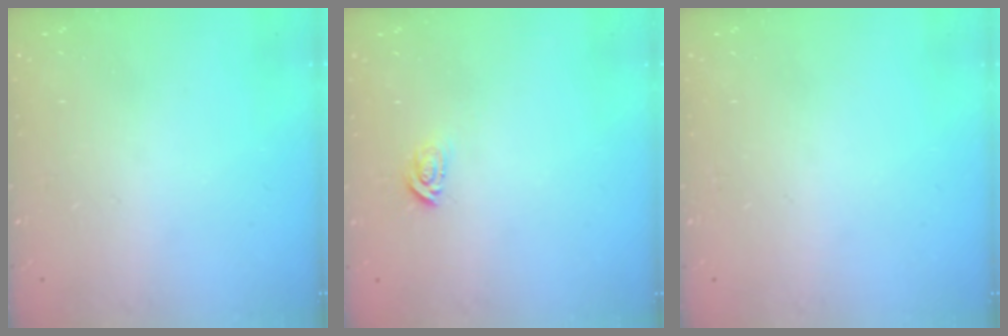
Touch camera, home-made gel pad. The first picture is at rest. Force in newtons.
{"total": 3.1, "press": 3.1, "slide": 0.0}
{"total": 0.0}